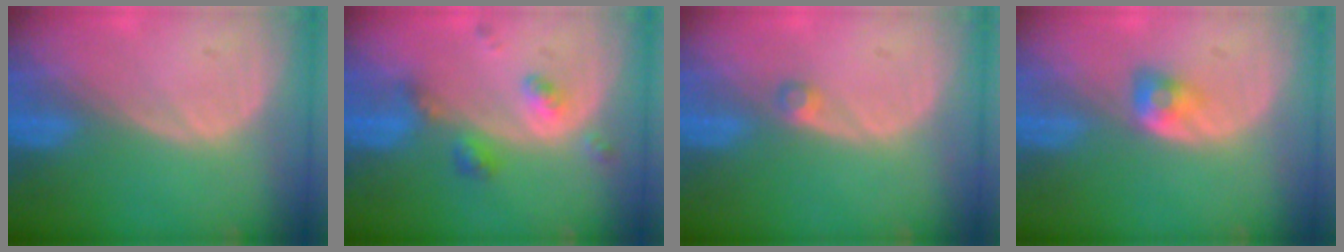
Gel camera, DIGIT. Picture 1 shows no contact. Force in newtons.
{"total": 5.1, "press": 4.4, "slide": 2.5}
{"total": 1.5, "press": 1.2, "slide": 0.8}
{"total": 2.9, "press": 2.5, "slide": 1.5}